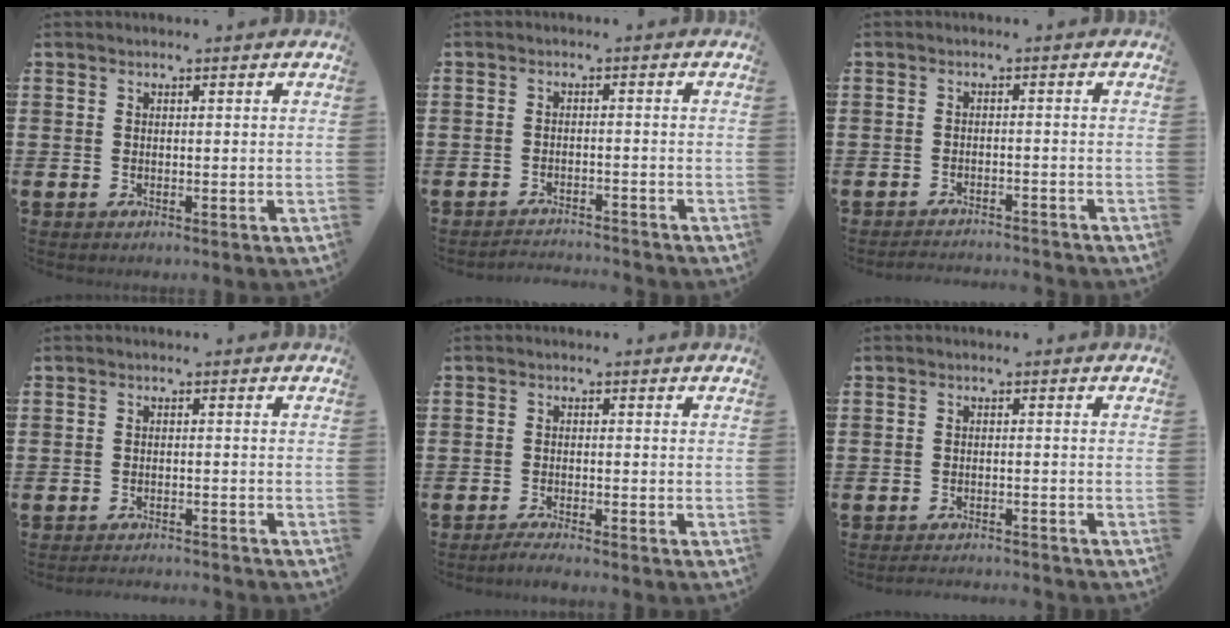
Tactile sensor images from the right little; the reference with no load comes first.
{"total": 1.9, "force": [-1.9, -0.1, -0.2], "torque": [-0.002, 0.005, -0.040]}
{"total": 1.9, "force": [-1.9, -0.1, 0.0], "torque": [-0.004, 0.004, -0.040]}
{"total": 1.5, "force": [-1.5, -0.1, -0.1], "torque": [-0.003, 0.004, -0.031]}
{"total": 1.4, "force": [-1.3, -0.1, 0.5], "torque": [-0.009, 0.000, -0.026]}
{"total": 1.5, "force": [-1.5, -0.1, 0.0], "torque": [-0.002, 0.004, -0.031]}